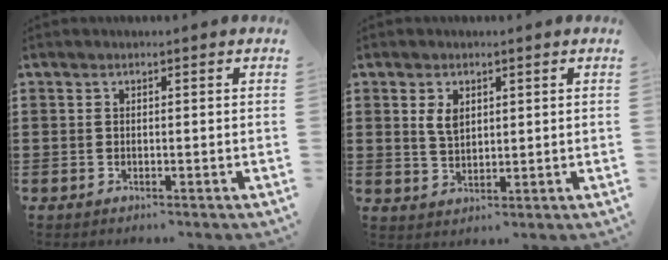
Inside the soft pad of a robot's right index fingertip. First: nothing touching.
{"total": 3.2, "force": [1.4, 1.9, 2.2], "torque": [-0.049, 0.007, 0.025]}